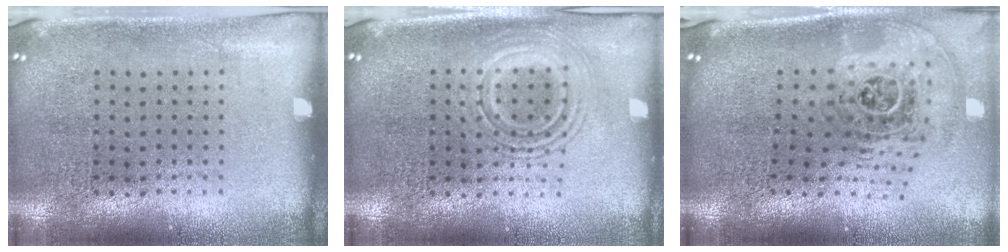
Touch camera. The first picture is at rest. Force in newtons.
{"total": 2.5, "press": 2.5, "slide": 0.4}
{"total": 2.1, "press": 1.6, "slide": 1.4}